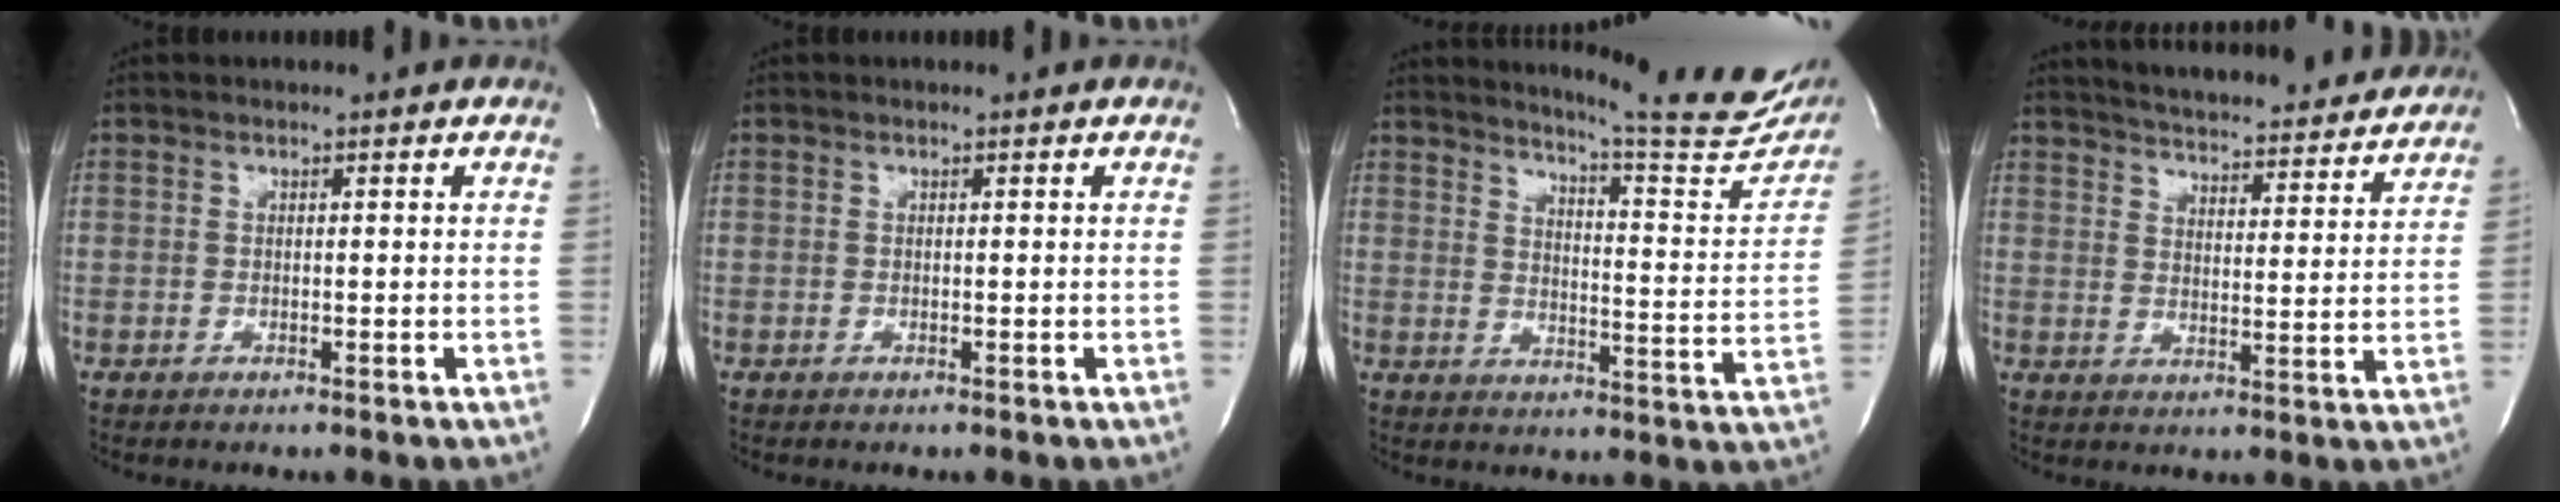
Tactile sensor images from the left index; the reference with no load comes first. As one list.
[{"total": 0.0}, {"total": 19.2, "force": [17.6, 0.9, 7.5], "torque": [-0.104, -0.093, 0.206]}, {"total": 22.8, "force": [21.2, 3.6, 7.3], "torque": [-0.112, -0.022, 0.271]}]